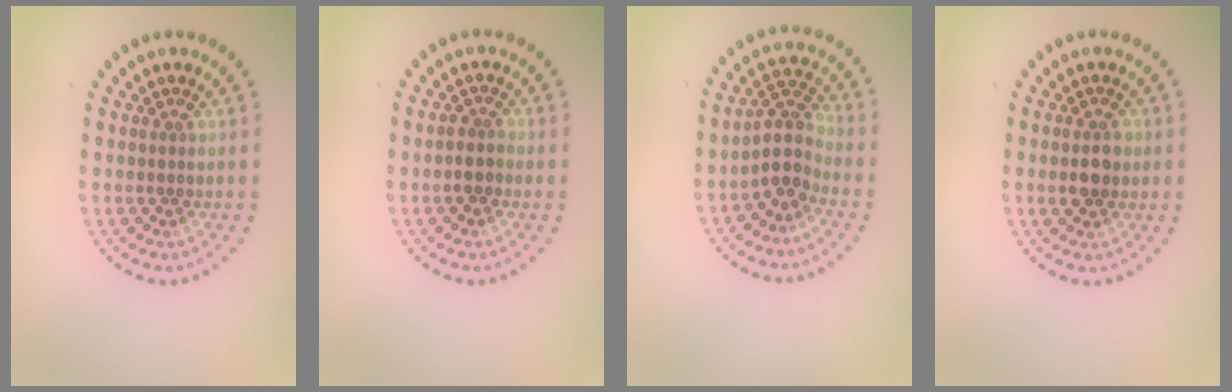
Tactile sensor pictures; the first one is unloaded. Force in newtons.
{"total": 1.5, "press": 1.3, "slide": 0.6}
{"total": 3.0, "press": 2.2, "slide": 2.0}
{"total": 2.6, "press": 2.6, "slide": 0.1}